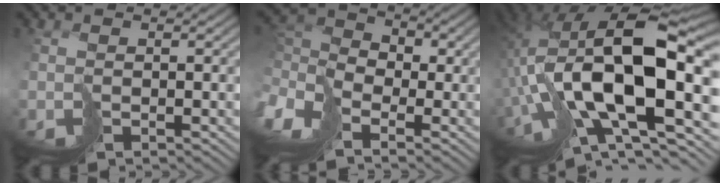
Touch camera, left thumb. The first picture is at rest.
{"total": 8.7, "force": [-2.7, 5.5, 6.2], "torque": [-0.182, -0.009, -0.057]}
{"total": 19.7, "force": [-1.6, 9.4, 17.2], "torque": [-0.346, -0.007, -0.017]}